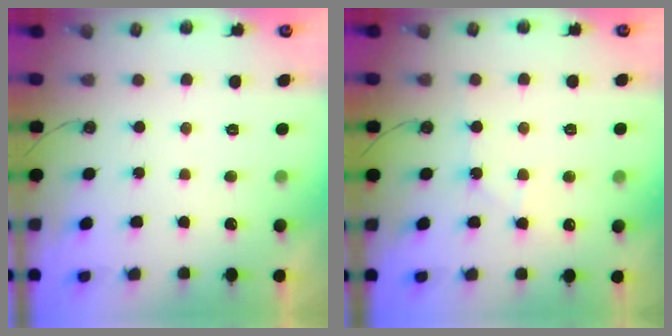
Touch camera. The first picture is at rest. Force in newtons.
{"total": 4.7, "press": 4.6, "slide": 0.6}